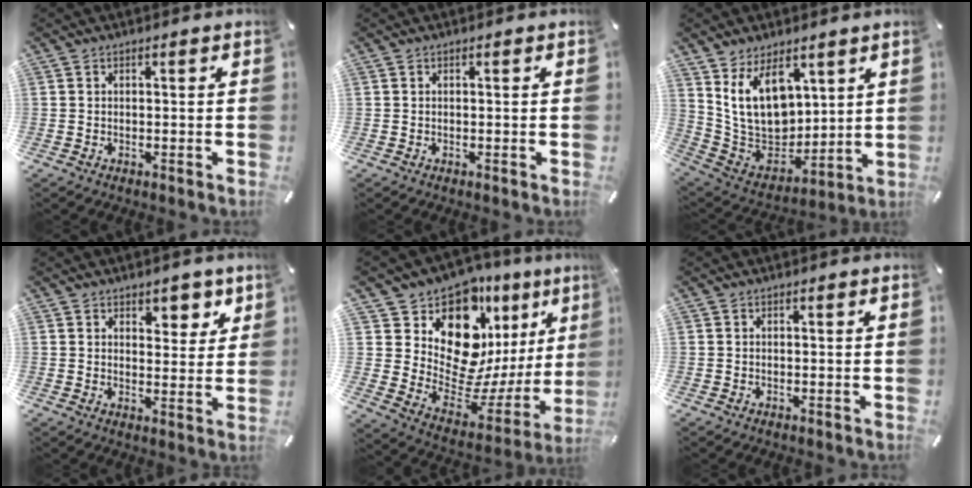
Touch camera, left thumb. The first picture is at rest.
{"total": 0.0}
{"total": 14.5, "force": [6.8, 10.2, 7.8], "torque": [-0.163, -0.040, 0.135]}
{"total": 5.0, "force": [3.6, 3.2, 1.5], "torque": [0.005, -0.026, 0.054]}
{"total": 16.4, "force": [9.6, 9.8, 9.0], "torque": [-0.124, -0.112, 0.166]}
{"total": 0.0}